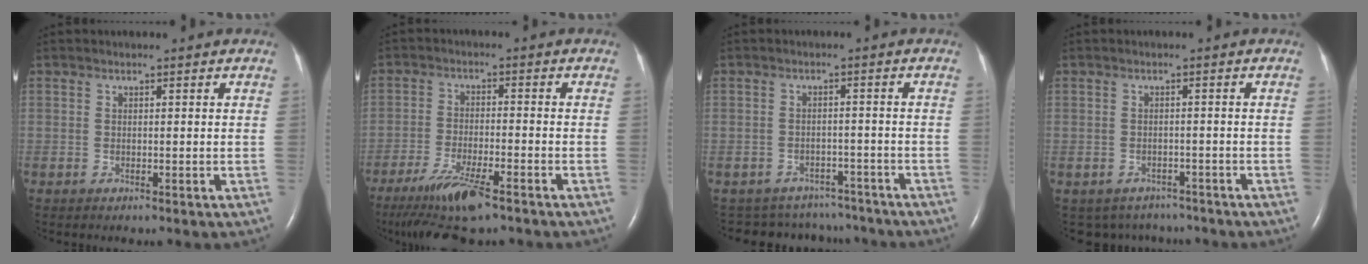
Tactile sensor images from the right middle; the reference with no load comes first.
{"total": 9.8, "force": [-6.8, 1.3, 6.9], "torque": [-0.132, -0.026, -0.117]}
{"total": 10.3, "force": [-9.5, 4.1, 0.5], "torque": [-0.017, 0.022, -0.115]}
{"total": 5.3, "force": [-4.6, 2.6, 0.0], "torque": [0.004, 0.009, -0.057]}